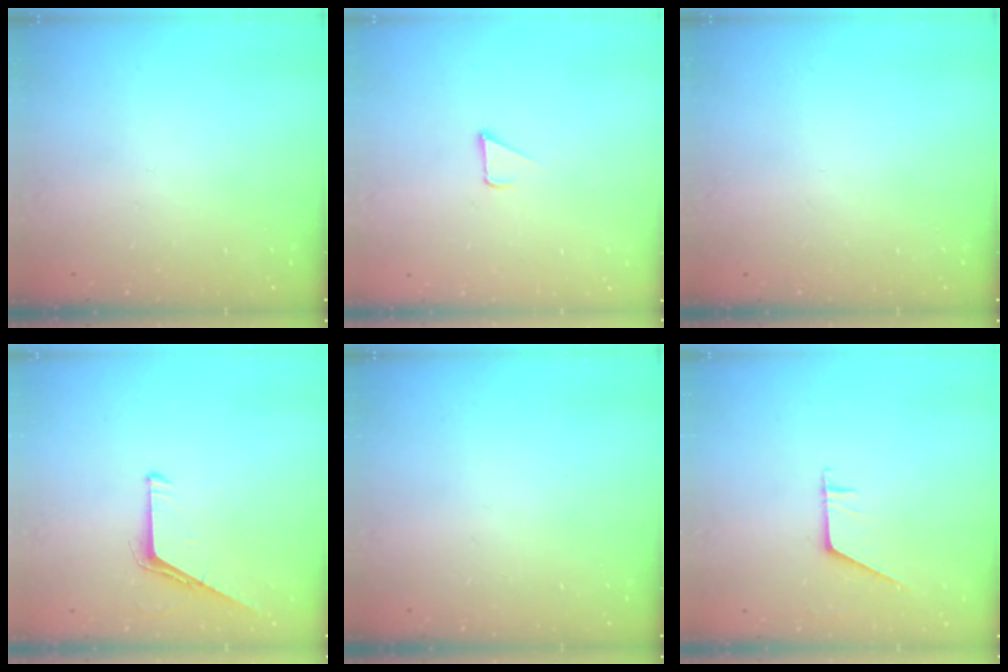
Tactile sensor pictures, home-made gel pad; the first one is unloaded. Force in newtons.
{"total": 2.4, "press": 2.4, "slide": 0.2}
{"total": 0.0}
{"total": 5.3, "press": 5.3, "slide": 0.5}
{"total": 0.0}
{"total": 4.4, "press": 4.4, "slide": 0.5}